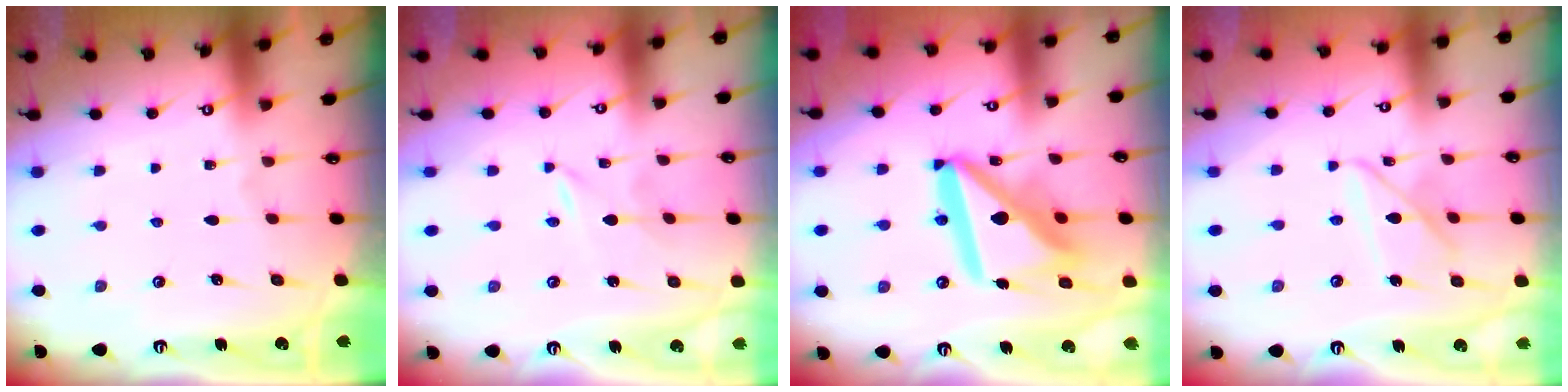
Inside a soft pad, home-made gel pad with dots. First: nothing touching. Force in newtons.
{"total": 0.0}
{"total": 18.4, "press": 18.3, "slide": 2.1}
{"total": 10.7, "press": 10.7, "slide": 0.9}